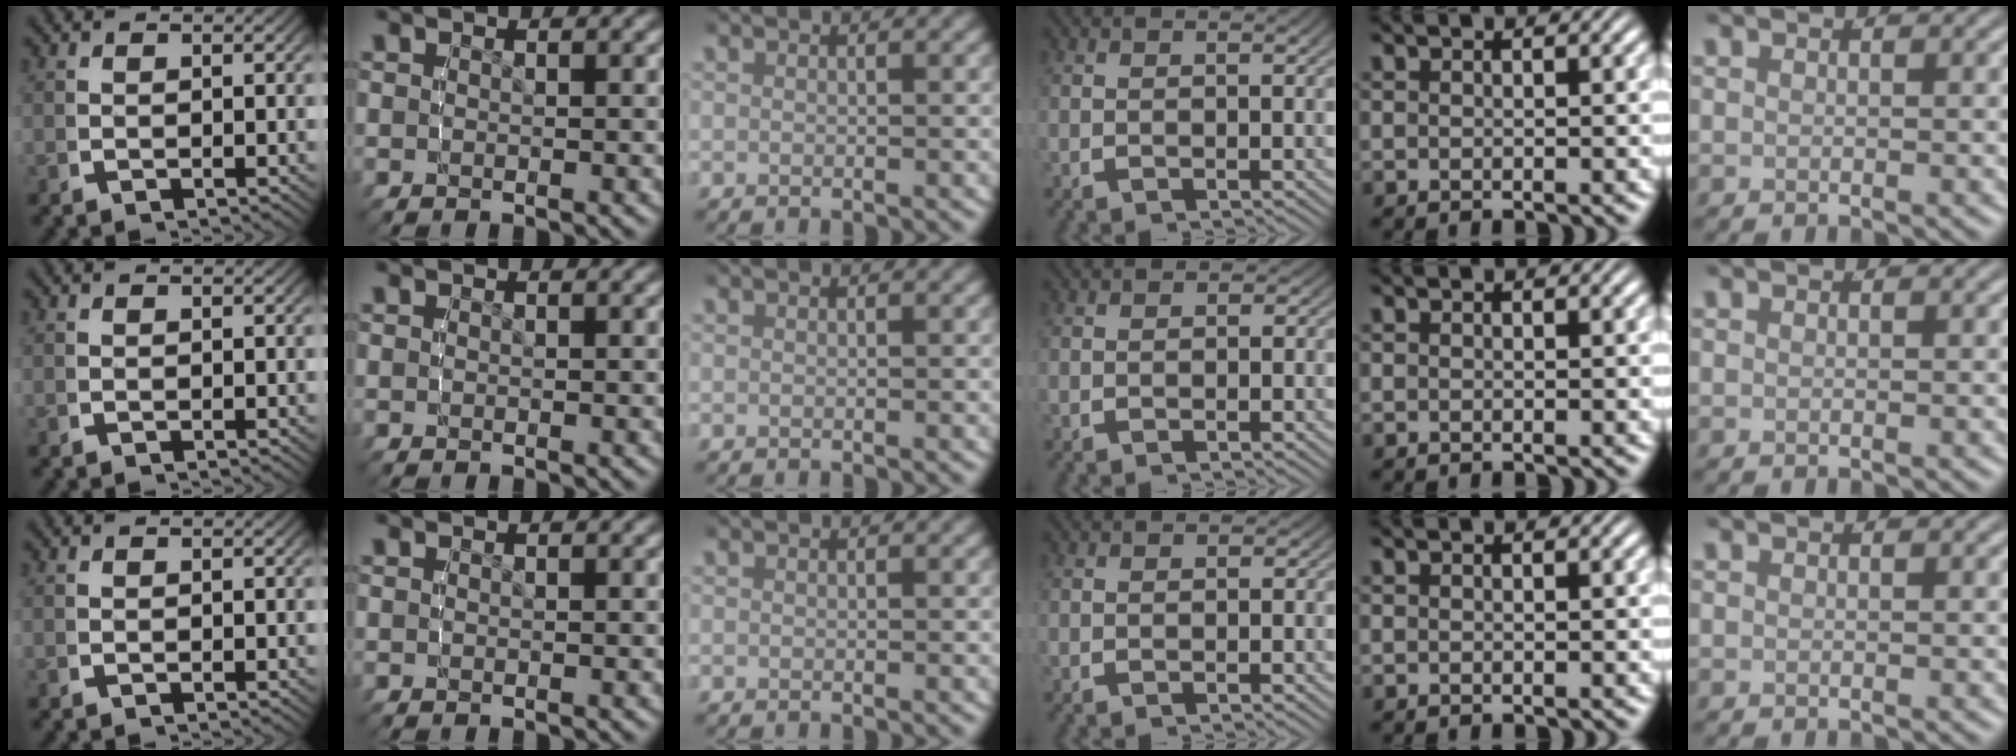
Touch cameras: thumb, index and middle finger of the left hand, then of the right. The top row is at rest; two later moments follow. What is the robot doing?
{"motion": "lift_and_place", "object": "tape"}